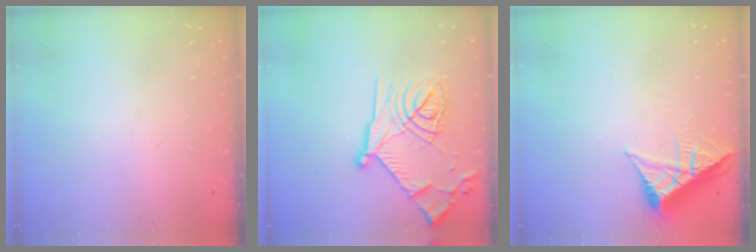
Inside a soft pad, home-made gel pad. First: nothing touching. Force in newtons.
{"total": 21.2, "press": 21.2, "slide": 1.8}
{"total": 6.3, "press": 6.2, "slide": 0.9}